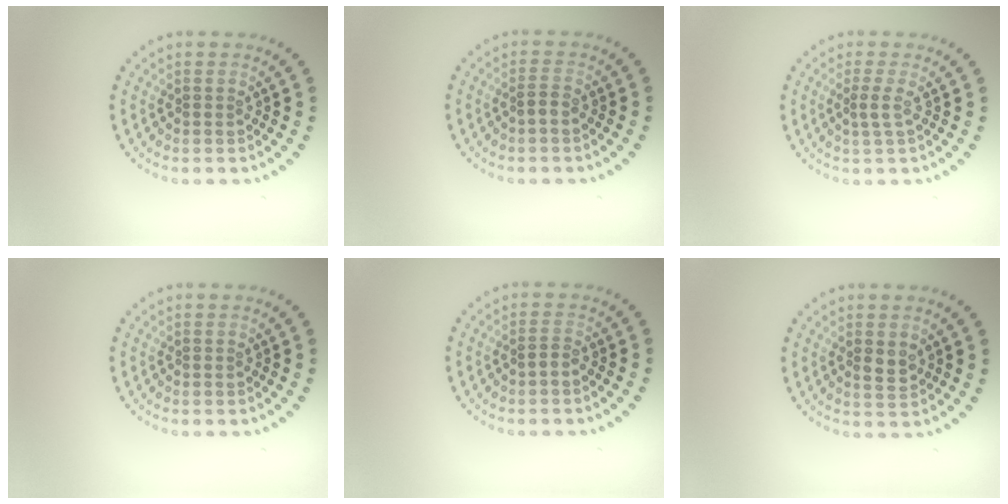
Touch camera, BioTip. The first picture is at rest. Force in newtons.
{"total": 1.0, "press": 0.9, "slide": 0.4}
{"total": 1.2, "press": 1.0, "slide": 0.8}
{"total": 0.0}
{"total": 0.9, "press": 0.8, "slide": 0.4}
{"total": 1.5, "press": 1.5, "slide": 0.3}